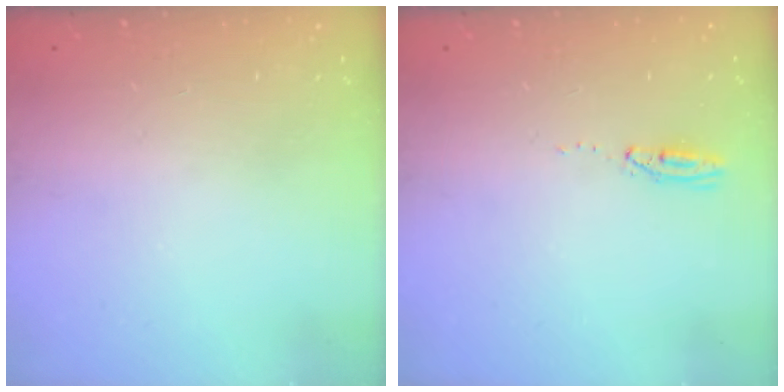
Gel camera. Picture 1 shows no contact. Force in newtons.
{"total": 3.8, "press": 3.7, "slide": 1.1}